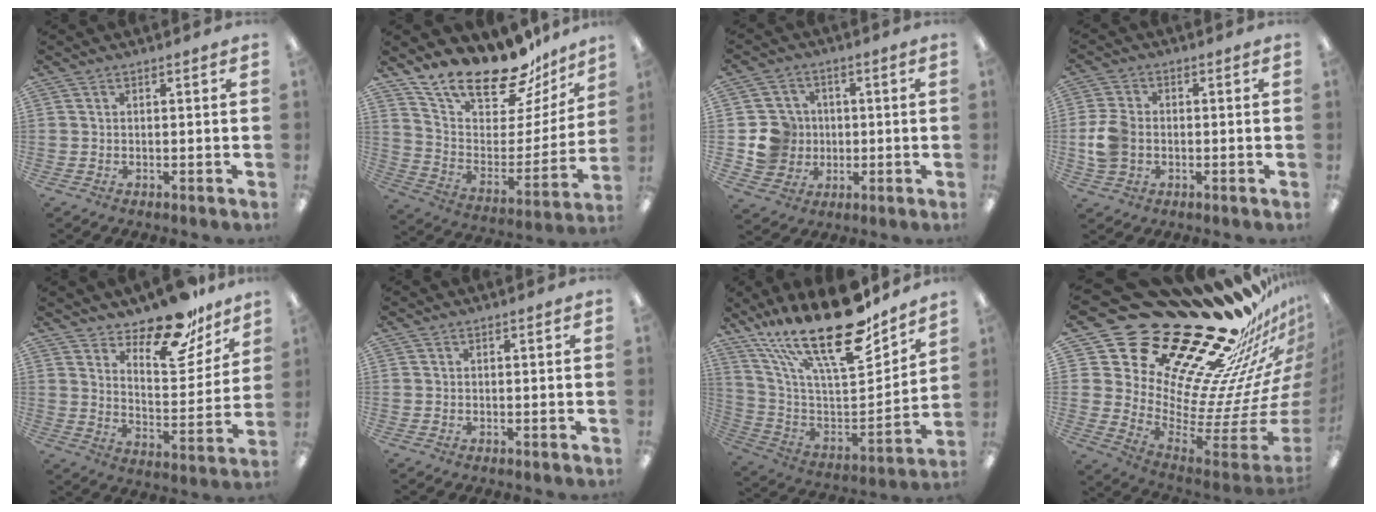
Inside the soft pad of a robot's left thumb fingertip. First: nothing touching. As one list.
[{"total": 21.1, "force": [18.0, 7.1, 8.4], "torque": [-0.139, -0.144, 0.313]}, {"total": 9.7, "force": [-0.6, 9.4, 2.1], "torque": [-0.051, 0.011, 0.001]}, {"total": 7.3, "force": [-0.9, 5.9, 4.2], "torque": [-0.085, 0.009, -0.015]}, {"total": 16.9, "force": [13.9, 6.3, 7.3], "torque": [-0.105, -0.101, 0.240]}, {"total": 0.0}, {"total": 26.9, "force": [18.8, 9.3, 16.8], "torque": [-0.293, -0.128, 0.320]}, {"total": 31.2, "force": [26.4, 11.4, 12.3], "torque": [-0.105, -0.277, 0.507]}]